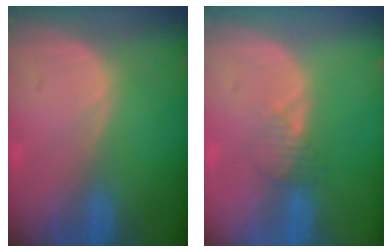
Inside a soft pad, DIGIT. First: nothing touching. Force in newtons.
{"total": 2.1, "press": 2.1, "slide": 0.2}